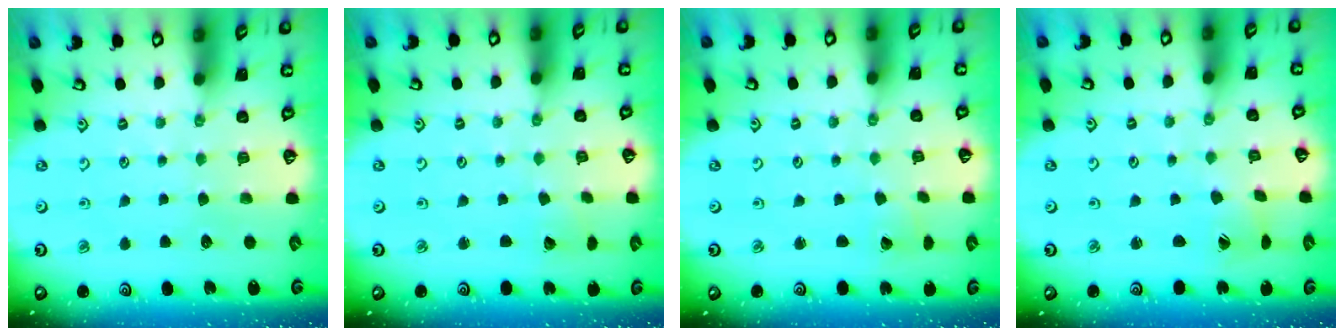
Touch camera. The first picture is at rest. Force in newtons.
{"total": 1.2, "press": 1.2, "slide": 0.0}
{"total": 2.4, "press": 2.4, "slide": 0.1}
{"total": 1.9, "press": 1.8, "slide": 0.2}